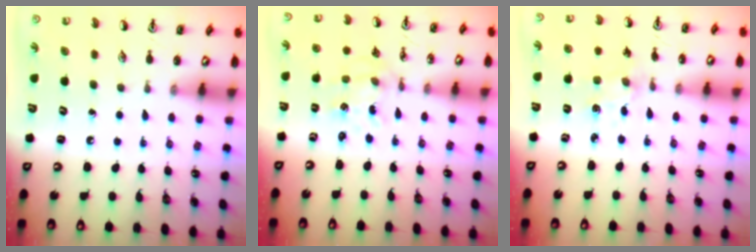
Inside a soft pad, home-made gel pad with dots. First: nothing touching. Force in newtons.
{"total": 0.9, "press": 0.9, "slide": 0.1}
{"total": 2.0, "press": 2.0, "slide": 0.4}